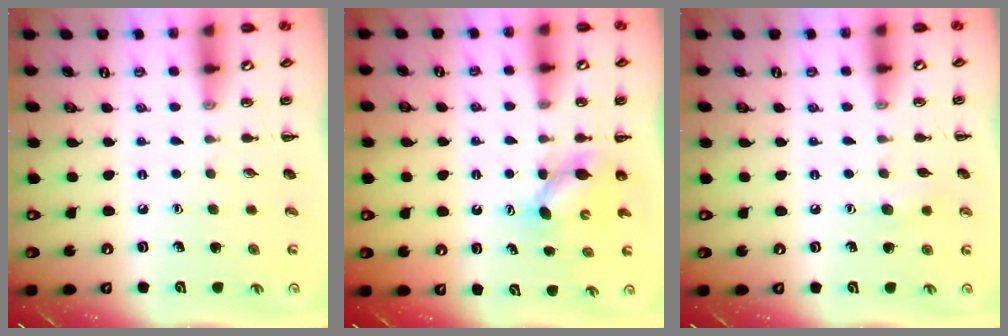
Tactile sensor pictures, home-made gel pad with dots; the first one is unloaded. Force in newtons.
{"total": 5.1, "press": 5.1, "slide": 0.6}
{"total": 4.9, "press": 4.7, "slide": 1.1}